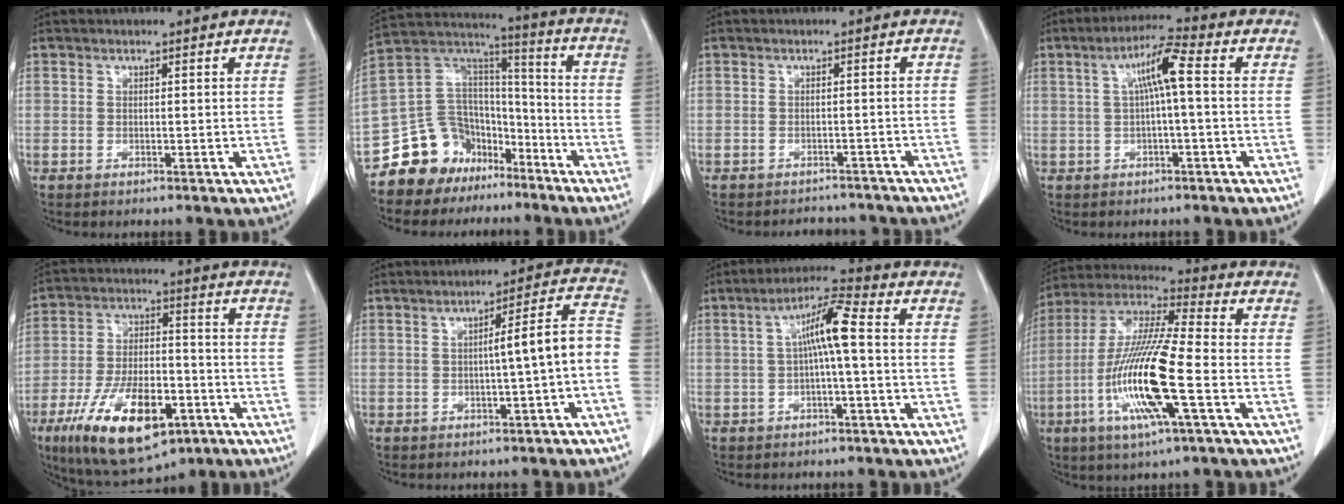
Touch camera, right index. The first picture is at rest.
{"total": 14.0, "force": [-9.8, 9.6, 3.0], "torque": [-0.056, 0.092, -0.169]}
{"total": 6.8, "force": [-6.4, 2.4, 0.4], "torque": [0.001, 0.014, -0.064]}
{"total": 6.1, "force": [0.9, 0.3, 6.1], "torque": [-0.109, 0.021, 0.015]}
{"total": 17.8, "force": [-8.9, 7.2, 13.6], "torque": [-0.259, -0.006, -0.141]}
{"total": 7.6, "force": [-1.8, -0.1, 7.3], "torque": [-0.091, 0.027, -0.025]}
{"total": 7.0, "force": [0.4, 0.4, 7.0], "torque": [-0.127, 0.022, 0.003]}
{"total": 16.7, "force": [-4.7, 1.0, 16.0], "torque": [-0.331, -0.013, -0.092]}